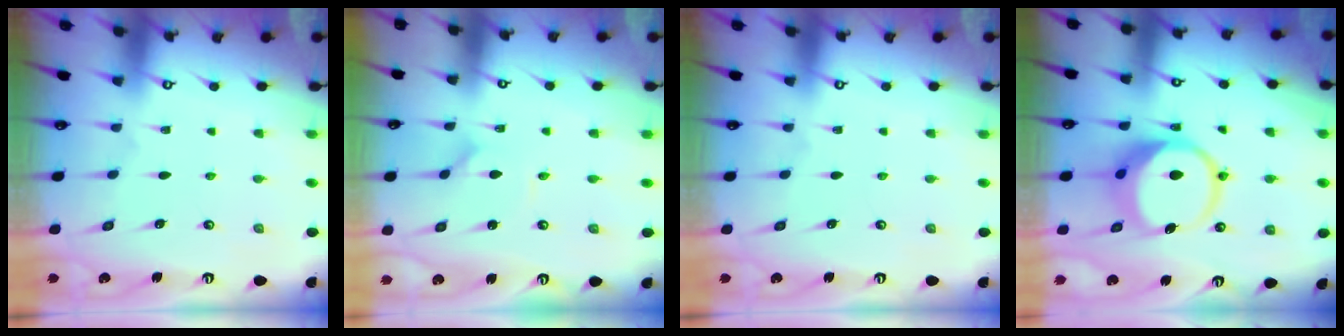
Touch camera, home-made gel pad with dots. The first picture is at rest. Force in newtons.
{"total": 0.9, "press": 0.9, "slide": 0.0}
{"total": 0.0}
{"total": 11.3, "press": 11.2, "slide": 1.4}